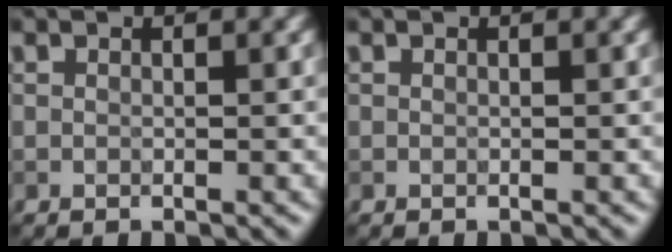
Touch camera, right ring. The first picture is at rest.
{"total": 0.0}